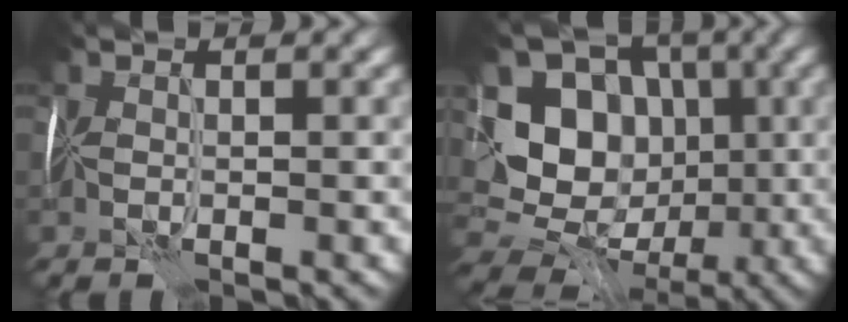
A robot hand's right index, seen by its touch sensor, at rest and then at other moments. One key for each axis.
{"total": 8.6, "fx": 1.0, "fy": 7.7, "fz": 3.9, "tx": -0.055, "ty": -0.004, "tz": 0.009}